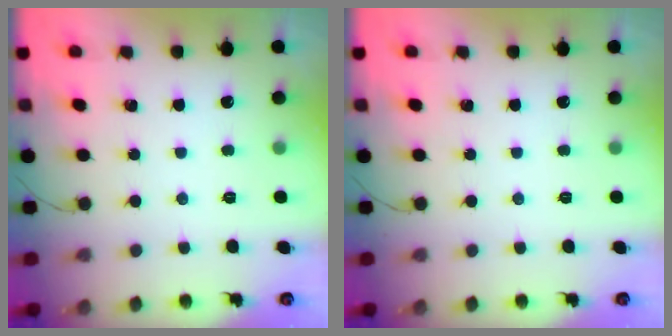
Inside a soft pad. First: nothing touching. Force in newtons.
{"total": 0.0}